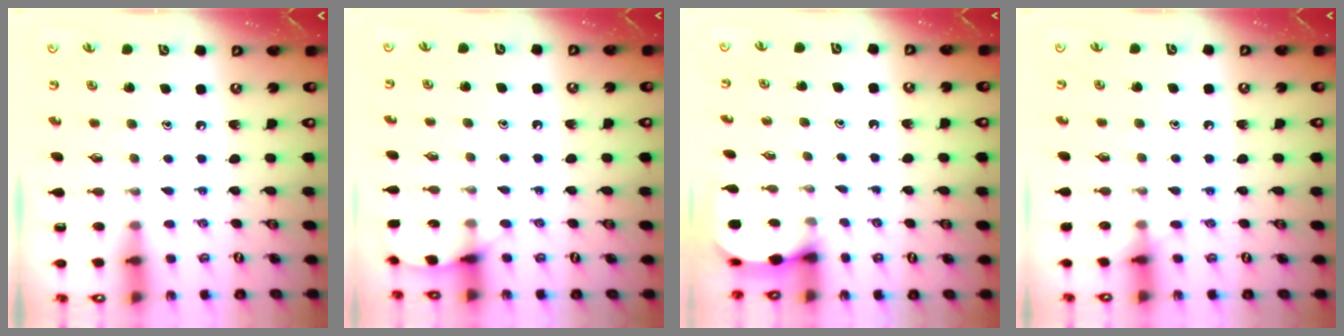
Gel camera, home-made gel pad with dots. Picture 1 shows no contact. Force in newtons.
{"total": 6.3, "press": 6.2, "slide": 0.6}
{"total": 2.6, "press": 2.6, "slide": 0.2}
{"total": 5.9, "press": 5.8, "slide": 0.7}